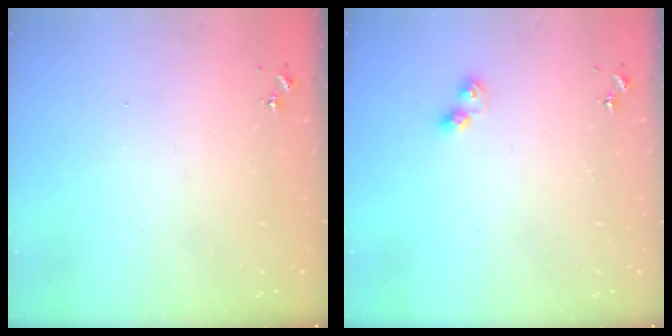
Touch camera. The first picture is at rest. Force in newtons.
{"total": 5.8, "press": 5.8, "slide": 0.4}